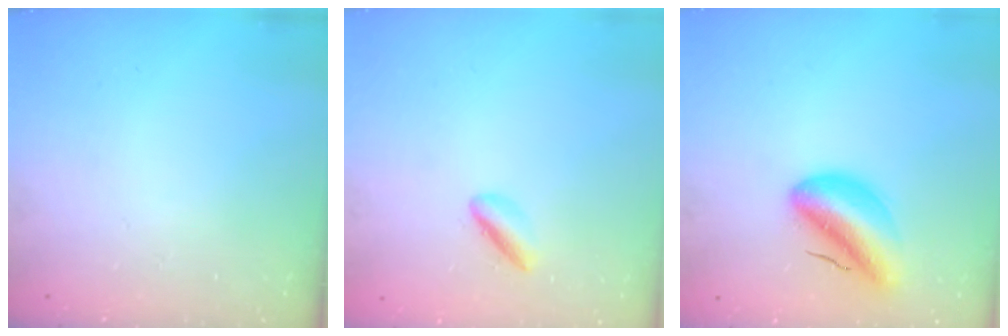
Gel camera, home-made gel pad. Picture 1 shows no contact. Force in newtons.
{"total": 2.1, "press": 2.0, "slide": 0.5}
{"total": 8.4, "press": 7.9, "slide": 3.0}